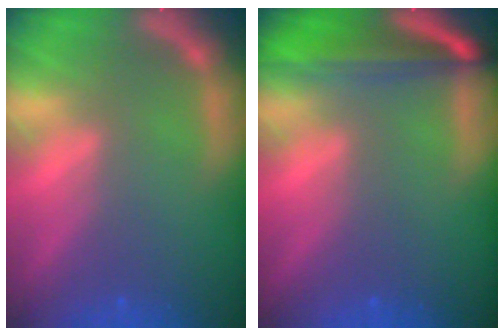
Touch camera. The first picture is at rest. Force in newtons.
{"total": 7.1}